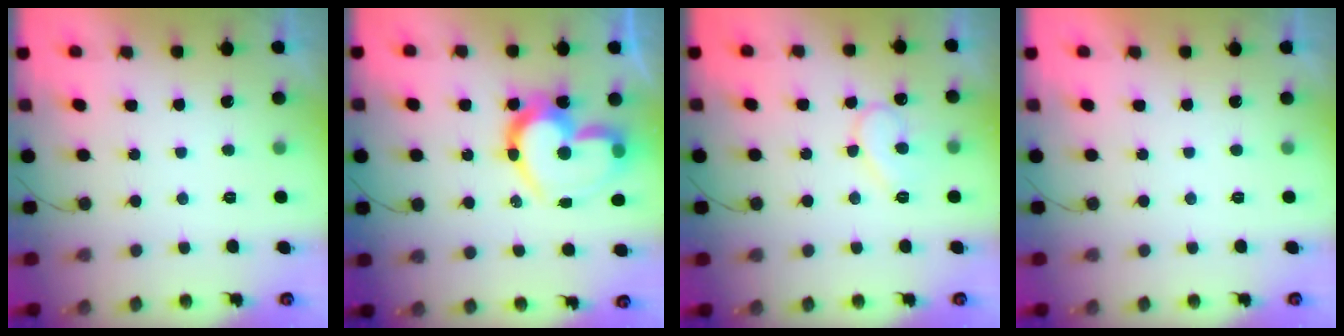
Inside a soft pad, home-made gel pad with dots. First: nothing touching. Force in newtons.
{"total": 20.1, "press": 20.1, "slide": 1.2}
{"total": 9.3, "press": 9.3, "slide": 0.8}
{"total": 1.6, "press": 1.6, "slide": 0.0}